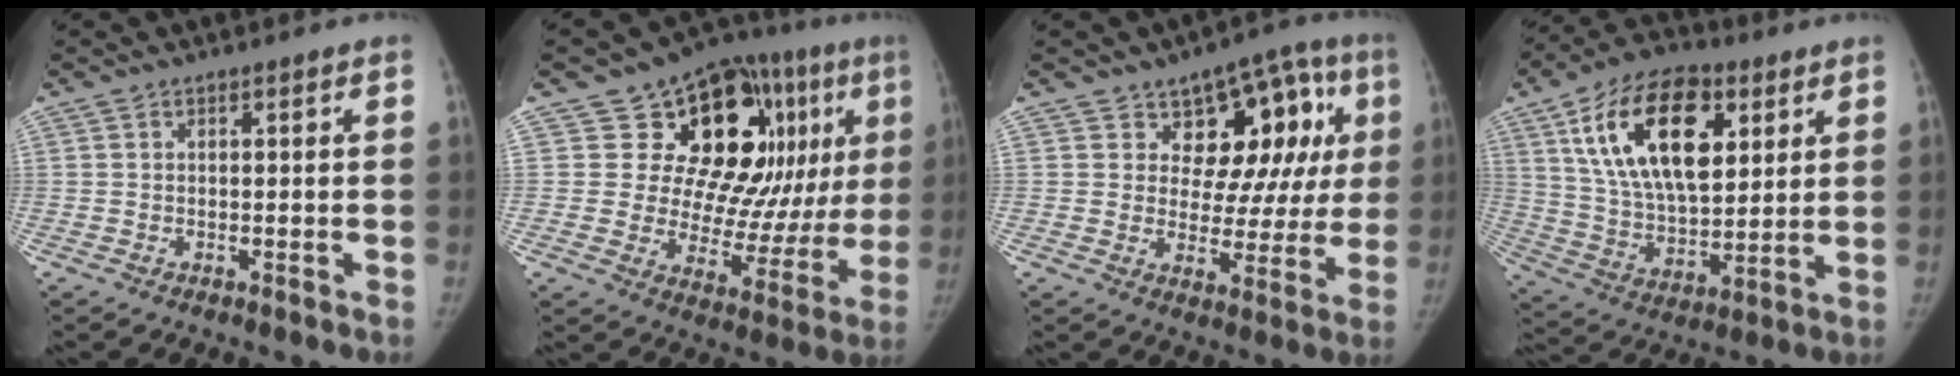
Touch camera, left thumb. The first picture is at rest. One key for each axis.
{"total": 23.7, "fx": 8.5, "fy": 13.3, "fz": 17.6, "tx": -0.174, "ty": -0.010, "tz": 0.126}
{"total": 14.7, "fx": 5.4, "fy": 9.6, "fz": 9.7, "tx": -0.053, "ty": -0.004, "tz": 0.071}
{"total": 22.2, "fx": 8.6, "fy": 12.0, "fz": 16.6, "tx": -0.260, "ty": -0.023, "tz": 0.148}